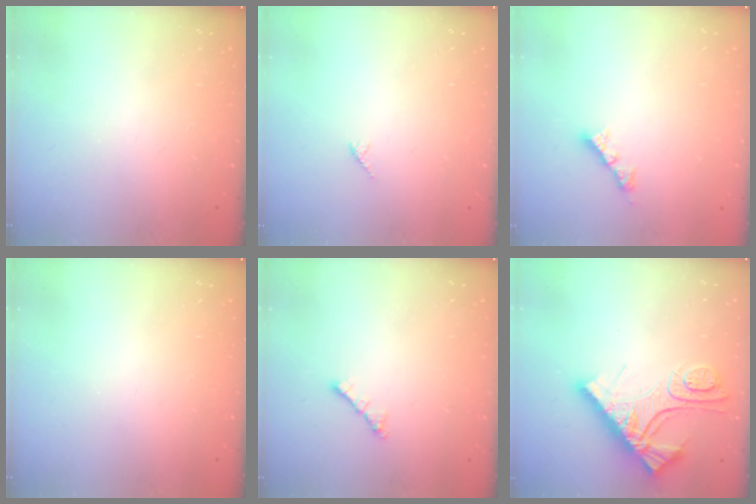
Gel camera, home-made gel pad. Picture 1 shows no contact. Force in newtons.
{"total": 4.2, "press": 4.1, "slide": 0.7}
{"total": 3.3, "press": 3.3, "slide": 0.2}
{"total": 0.0}
{"total": 2.0, "press": 1.9, "slide": 0.6}
{"total": 14.4, "press": 14.3, "slide": 1.5}